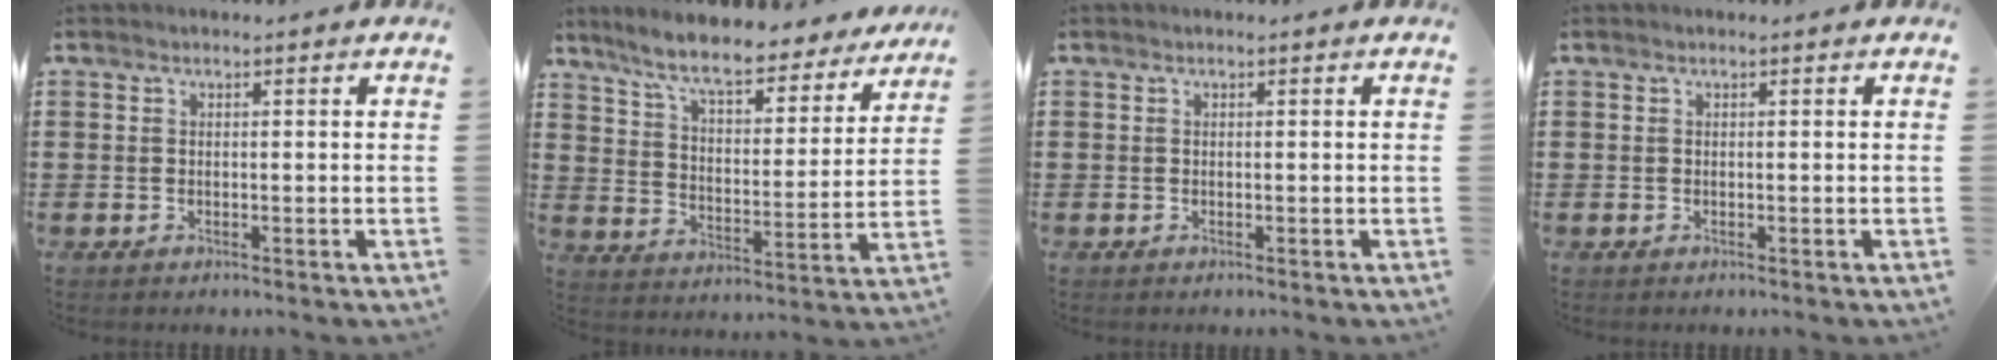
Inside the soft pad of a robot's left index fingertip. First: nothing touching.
{"total": 8.4, "force": [7.4, 0.8, 3.9], "torque": [-0.104, -0.040, 0.126]}
{"total": 0.0}
{"total": 0.0}